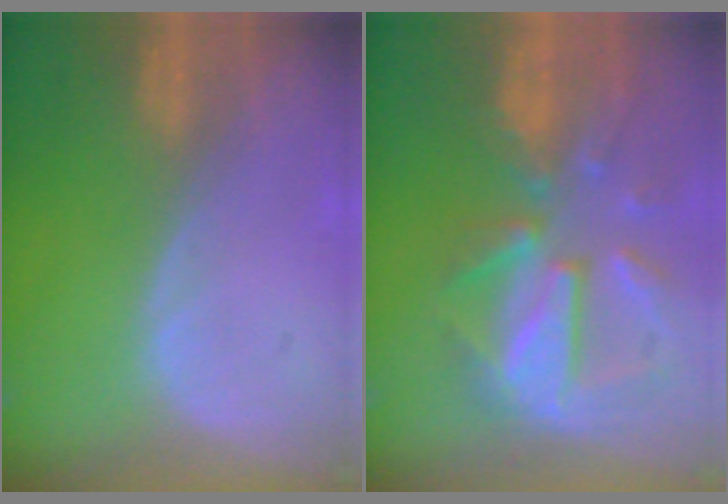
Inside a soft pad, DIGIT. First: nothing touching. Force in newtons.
{"total": 11.7, "press": 10.2, "slide": 5.6}